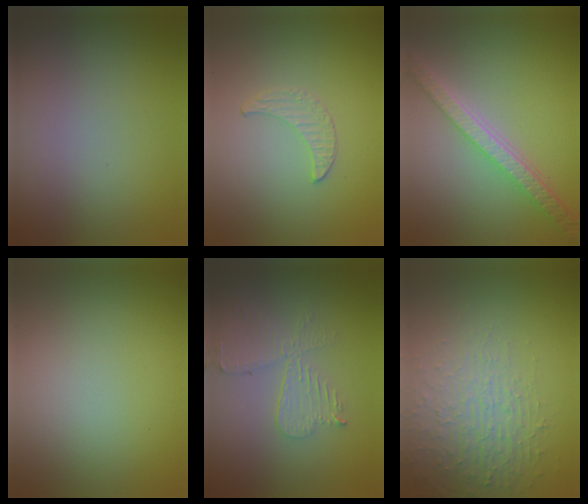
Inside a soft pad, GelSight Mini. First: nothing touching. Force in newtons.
{"total": 0.8, "press": 0.8, "slide": 0.2}
{"total": 5.6, "press": 4.2, "slide": 3.7}
{"total": 0.0}
{"total": 4.2, "press": 3.7, "slide": 2.1}
{"total": 3.9, "press": 3.5, "slide": 1.8}